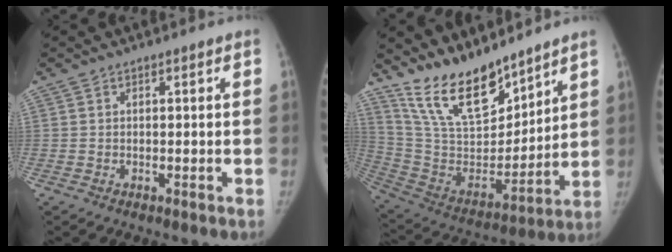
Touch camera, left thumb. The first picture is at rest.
{"total": 18.1, "force": [14.8, 6.2, 8.3], "torque": [-0.109, -0.091, 0.285]}